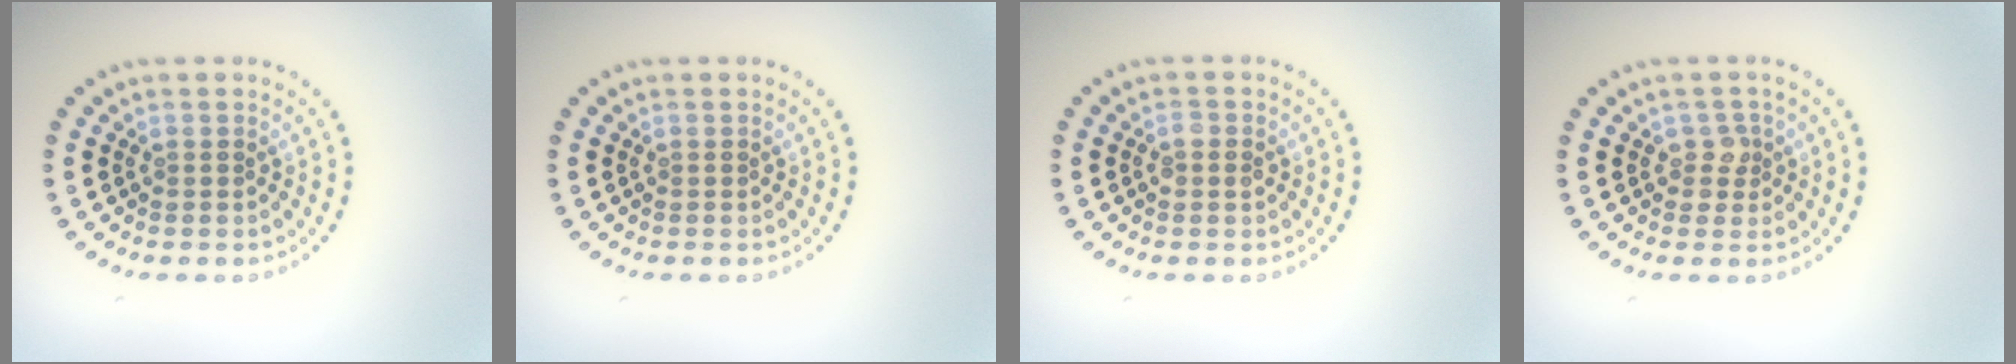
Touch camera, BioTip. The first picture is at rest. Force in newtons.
{"total": 0.0}
{"total": 1.1, "press": 1.1, "slide": 0.0}
{"total": 1.5, "press": 1.3, "slide": 0.7}